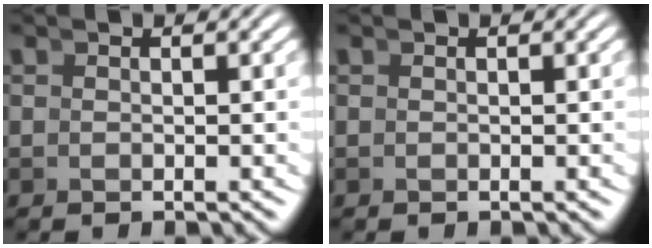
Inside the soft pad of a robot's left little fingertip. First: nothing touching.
{"total": 0.0}